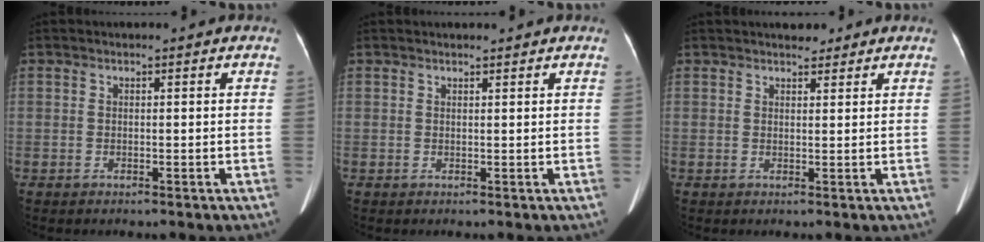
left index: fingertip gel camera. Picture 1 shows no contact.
{"total": 1.8, "force": [1.7, 0.2, 0.7], "torque": [-0.008, 0.013, 0.026]}
{"total": 2.7, "force": [2.3, 1.0, 0.9], "torque": [-0.011, 0.005, 0.033]}